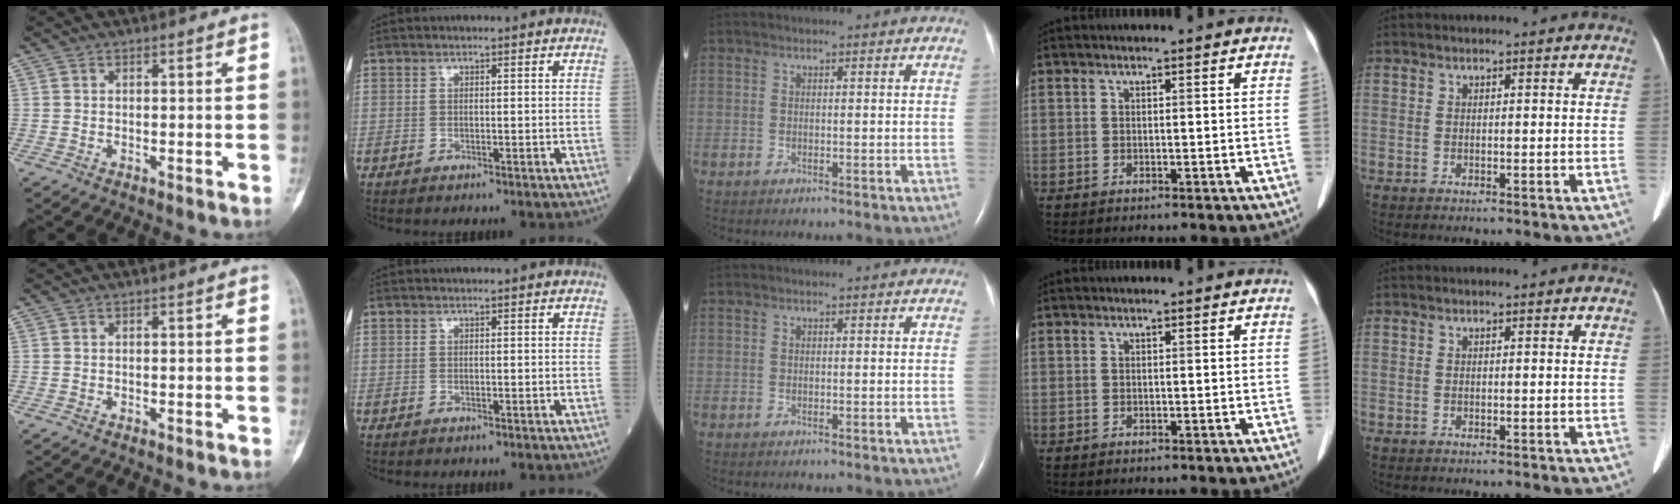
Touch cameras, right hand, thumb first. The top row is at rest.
{}